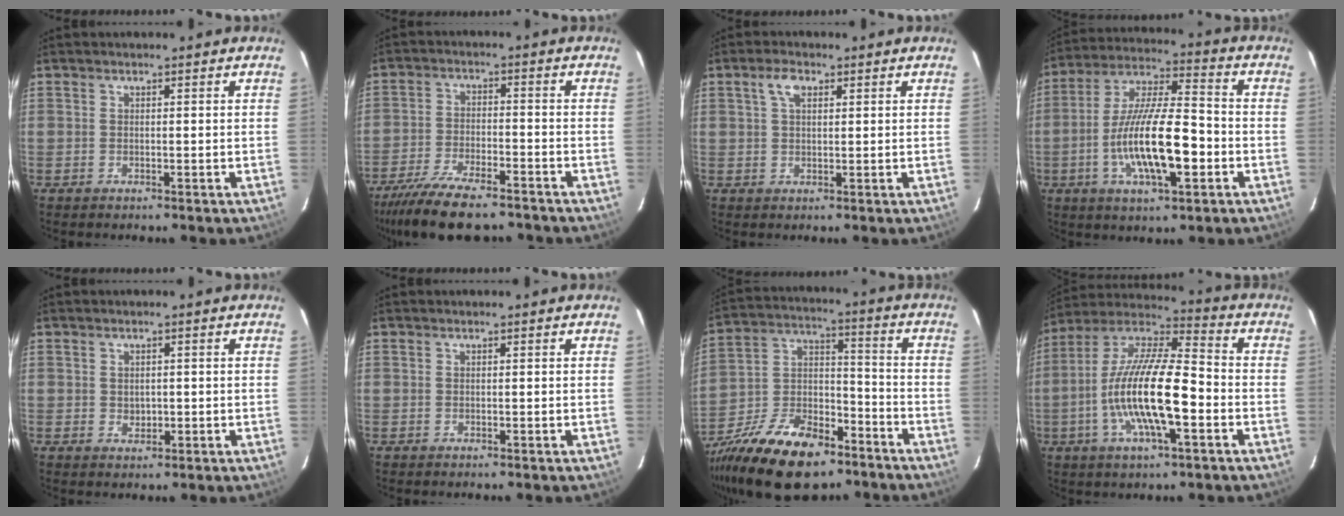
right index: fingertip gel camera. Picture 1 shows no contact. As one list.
[{"total": 14.5, "force": [-11.9, 3.9, 7.3], "torque": [-0.165, -0.022, -0.203]}, {"total": 3.3, "force": [1.5, 1.7, 2.4], "torque": [-0.047, 0.009, 0.027]}, {"total": 16.4, "force": [-4.6, 4.3, 15.2], "torque": [-0.291, -0.003, -0.083]}, {"total": 1.7, "force": [0.0, 1.5, 0.8], "torque": [-0.010, 0.002, 0.003]}, {"total": 0.0}, {"total": 21.9, "force": [-14.4, 10.7, 12.5], "torque": [-0.263, -0.002, -0.243]}, {"total": 17.6, "force": [-4.6, 4.4, 16.4], "torque": [-0.313, -0.006, -0.094]}]